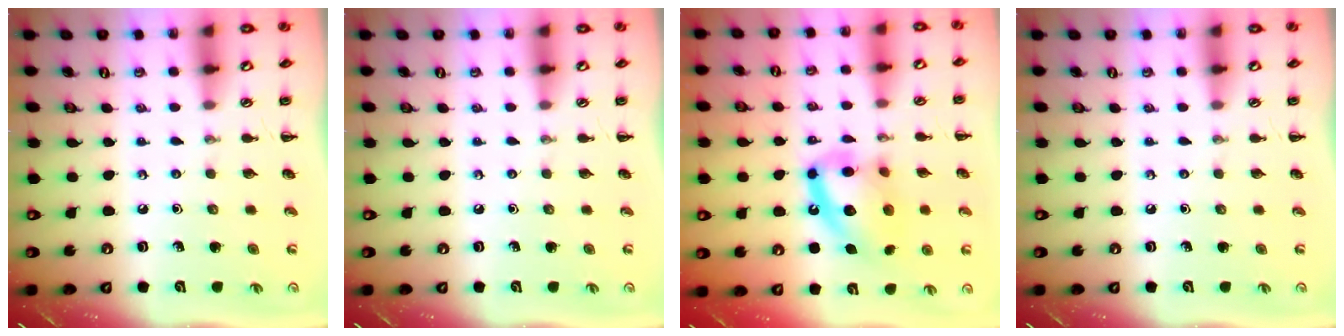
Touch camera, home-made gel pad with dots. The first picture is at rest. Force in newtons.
{"total": 0.0}
{"total": 15.8, "press": 15.6, "slide": 3.0}
{"total": 0.0}